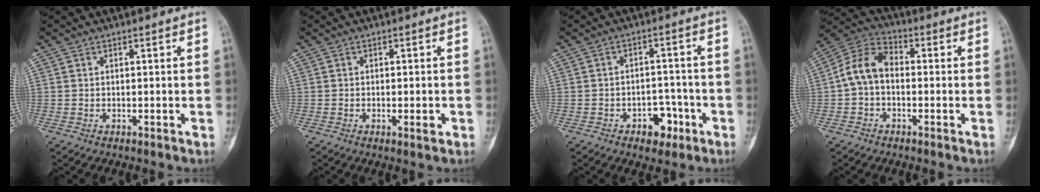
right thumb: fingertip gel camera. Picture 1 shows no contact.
{"total": 2.3, "force": [-0.7, 0.7, 2.0], "torque": [-0.032, -0.003, -0.008]}
{"total": 6.1, "force": [-3.0, 4.0, 3.5], "torque": [-0.023, 0.031, -0.040]}
{"total": 8.8, "force": [-0.6, 6.1, 6.3], "torque": [-0.110, 0.030, -0.027]}